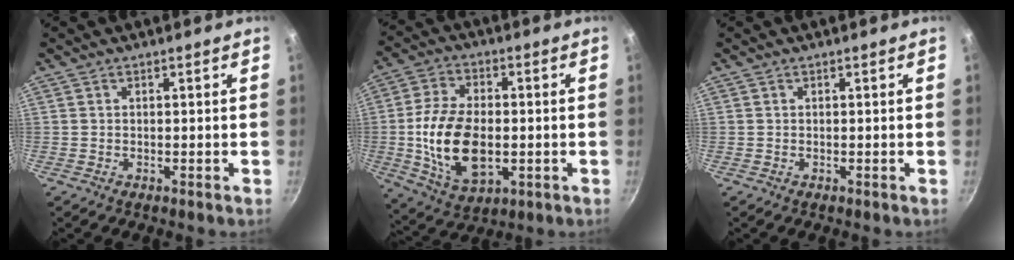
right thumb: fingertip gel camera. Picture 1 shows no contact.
{"total": 16.0, "force": [-1.7, 9.5, 12.8], "torque": [-0.233, 0.008, -0.022]}
{"total": 0.0}